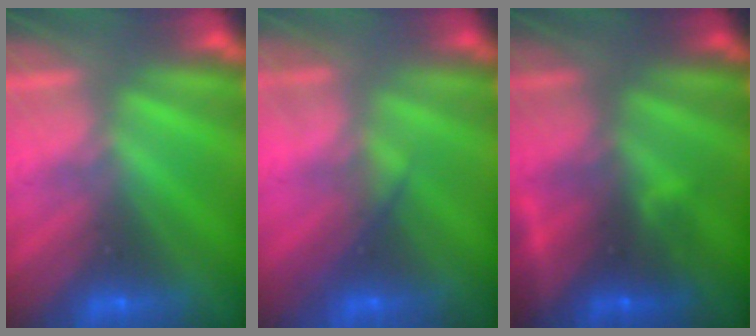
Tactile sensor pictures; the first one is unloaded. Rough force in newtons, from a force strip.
{"total": 2.1}
{"total": 2.6}